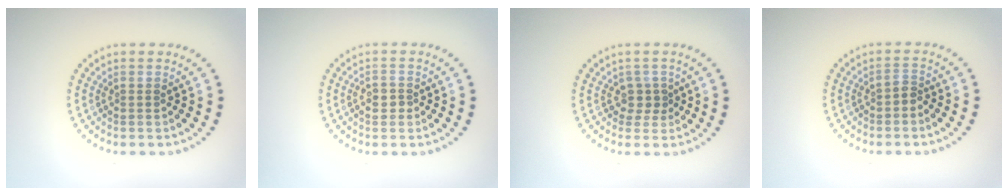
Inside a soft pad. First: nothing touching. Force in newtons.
{"total": 1.1, "press": 1.1, "slide": 0.1}
{"total": 1.6, "press": 1.2, "slide": 1.1}
{"total": 1.0, "press": 0.8, "slide": 0.6}